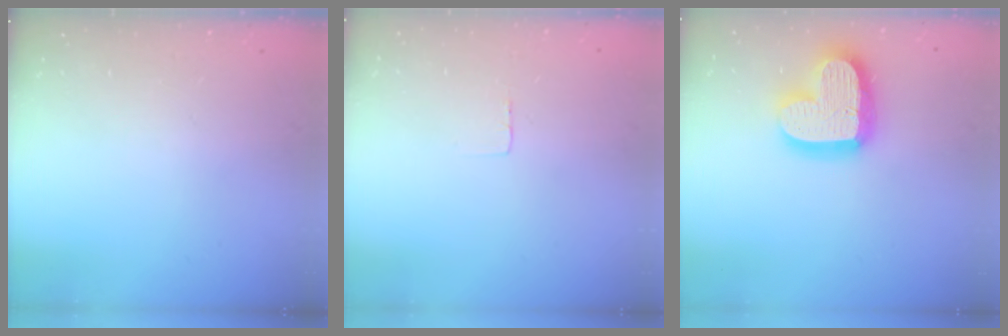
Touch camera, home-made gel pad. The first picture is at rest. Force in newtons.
{"total": 2.3, "press": 2.3, "slide": 0.1}
{"total": 19.2, "press": 19.1, "slide": 1.4}